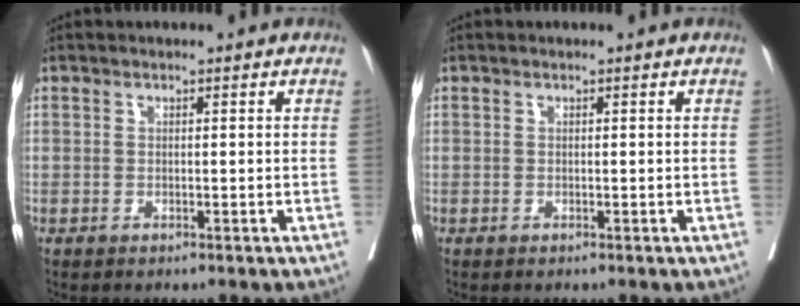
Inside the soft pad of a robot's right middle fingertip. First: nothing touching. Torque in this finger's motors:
{"motor_torque": [-0.03, -0.05, 0.00, 0.01]}